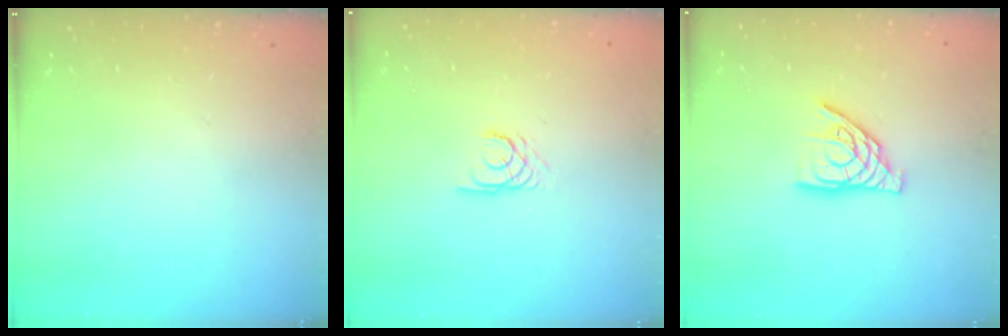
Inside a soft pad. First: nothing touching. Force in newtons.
{"total": 2.7, "press": 2.7, "slide": 0.1}
{"total": 10.8, "press": 10.8, "slide": 0.8}